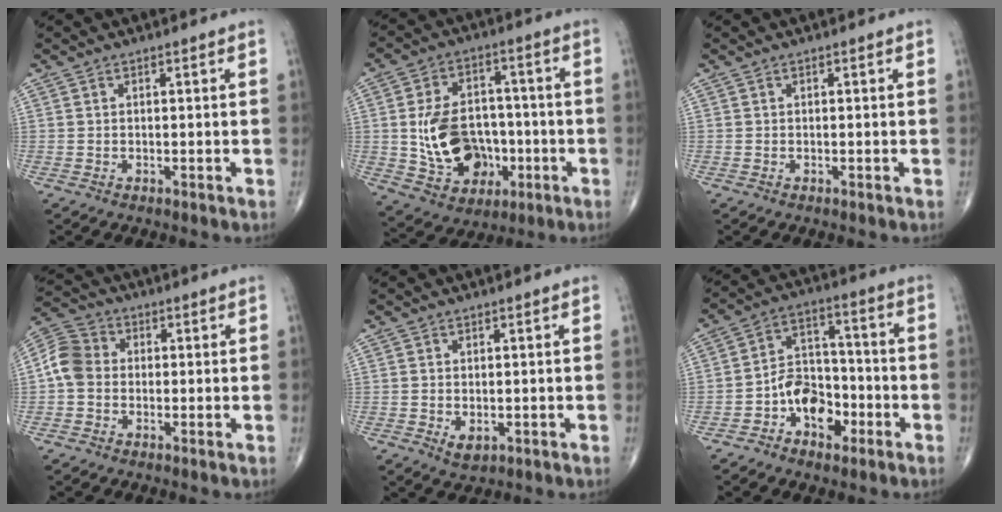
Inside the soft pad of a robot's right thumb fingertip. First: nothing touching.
{"total": 15.6, "force": [-2.3, 11.5, 10.3], "torque": [-0.141, 0.024, -0.025]}
{"total": 0.0}
{"total": 6.7, "force": [-0.5, 5.7, 3.6], "torque": [-0.059, 0.022, -0.025]}
{"total": 2.5, "force": [-0.5, 1.6, 1.8], "torque": [-0.023, -0.002, 0.000]}
{"total": 10.0, "force": [-4.1, 6.9, 5.9], "torque": [-0.062, 0.051, -0.074]}